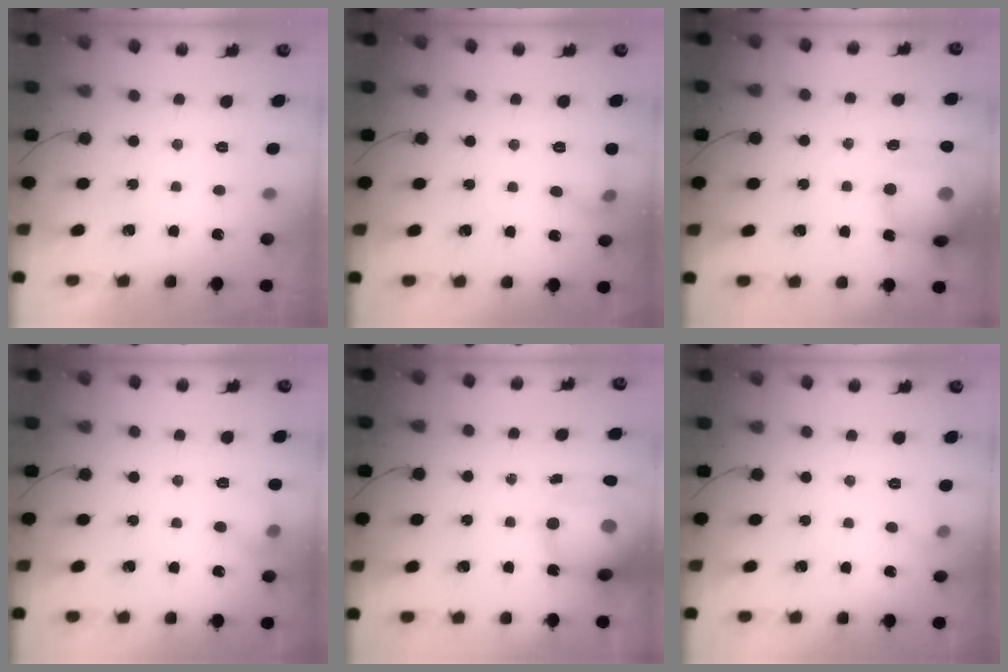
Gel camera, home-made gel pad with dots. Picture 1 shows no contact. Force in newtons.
{"total": 6.8, "press": 6.7, "slide": 1.0}
{"total": 14.8, "press": 14.7, "slide": 2.1}
{"total": 7.6, "press": 7.5, "slide": 1.4}
{"total": 14.9, "press": 14.5, "slide": 3.3}
{"total": 4.7, "press": 4.4, "slide": 1.6}